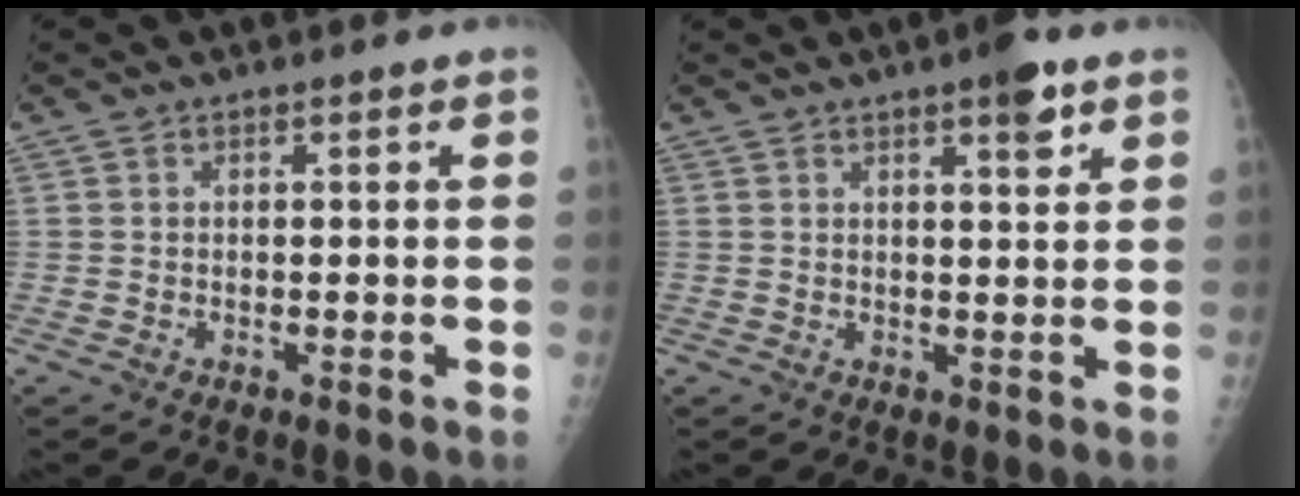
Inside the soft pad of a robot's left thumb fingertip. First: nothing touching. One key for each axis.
{"total": 4.8, "fx": 2.8, "fy": 1.2, "fz": 3.6, "tx": -0.042, "ty": -0.013, "tz": 0.036}